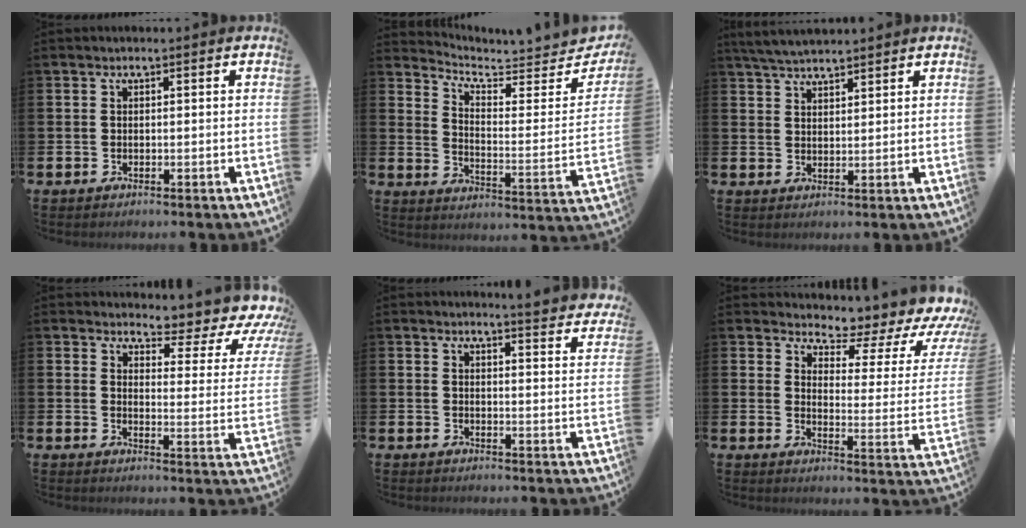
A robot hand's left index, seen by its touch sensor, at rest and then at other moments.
{"total": 5.0, "force": [4.7, 1.3, 1.2], "torque": [-0.033, -0.056, 0.072]}
{"total": 4.4, "force": [4.2, 0.6, 1.0], "torque": [-0.026, -0.016, 0.076]}
{"total": 4.3, "force": [3.7, 1.3, 1.6], "torque": [-0.025, -0.048, 0.050]}
{"total": 4.4, "force": [4.4, -0.3, 0.4], "torque": [-0.001, -0.033, 0.075]}
{"total": 5.6, "force": [5.2, 1.3, 1.6], "torque": [-0.034, -0.053, 0.078]}